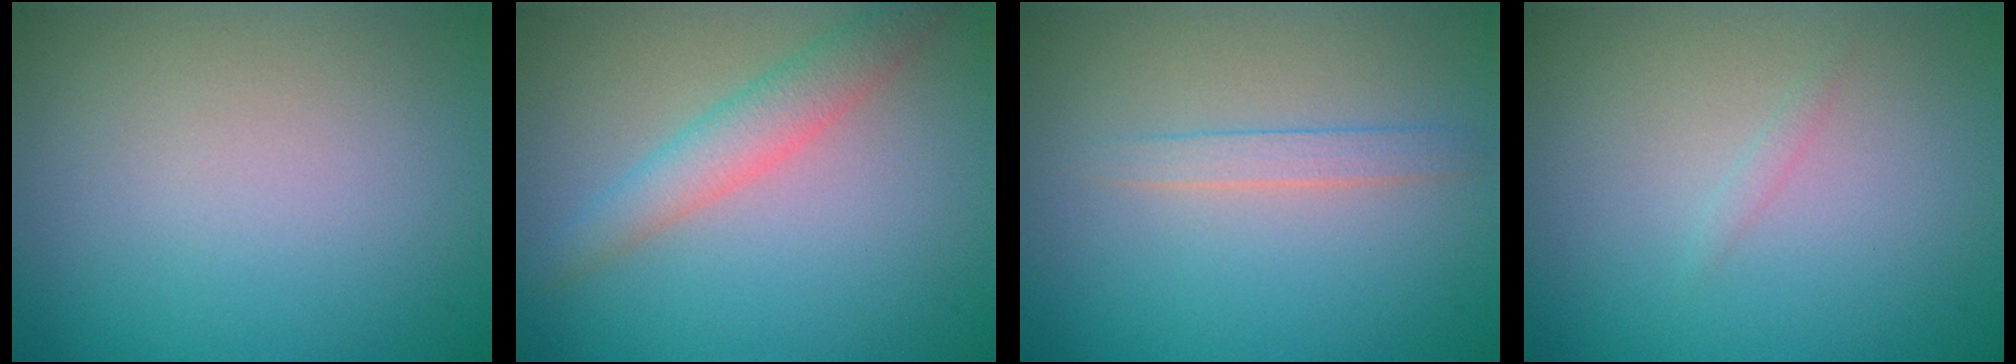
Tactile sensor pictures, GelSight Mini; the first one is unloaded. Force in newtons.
{"total": 2.4, "press": 2.4, "slide": 0.2}
{"total": 1.5, "press": 1.5, "slide": 0.1}
{"total": 0.5, "press": 0.5, "slide": 0.0}